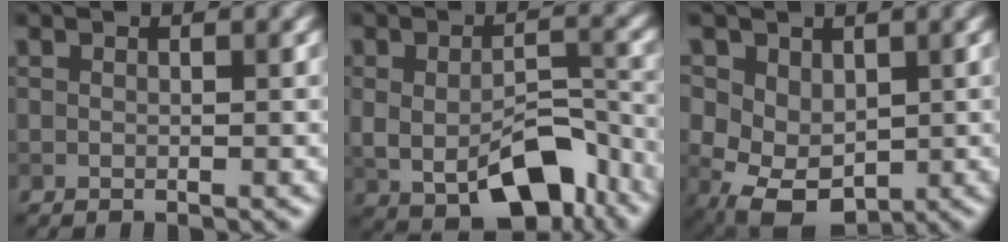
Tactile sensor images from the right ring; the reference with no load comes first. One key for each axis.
{"total": 8.2, "fx": -2.7, "fy": 4.3, "fz": 6.5, "tx": -0.114, "ty": -0.015, "tz": -0.033}
{"total": 6.2, "fx": 0.1, "fy": 4.7, "fz": 4.1, "tx": -0.066, "ty": -0.007, "tz": 0.005}